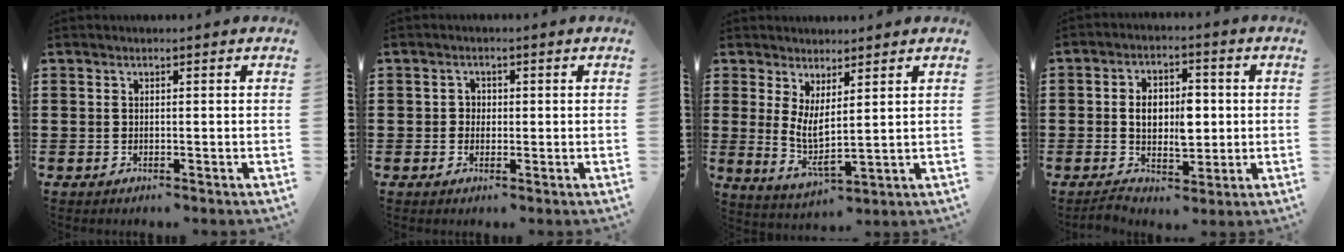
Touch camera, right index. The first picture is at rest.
{"total": 1.4, "force": [-0.3, 1.3, 0.5], "torque": [-0.014, 0.005, -0.008]}
{"total": 4.3, "force": [1.9, 1.1, 3.8], "torque": [-0.070, -0.013, 0.033]}
{"total": 7.7, "force": [0.1, 4.7, 6.1], "torque": [-0.108, 0.008, -0.004]}